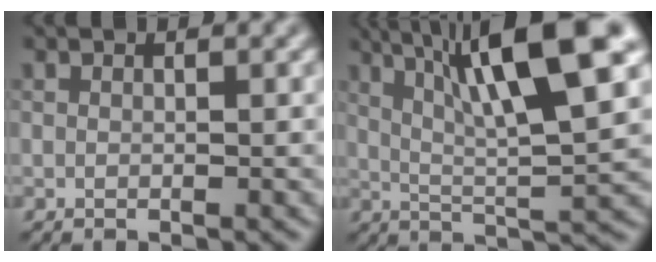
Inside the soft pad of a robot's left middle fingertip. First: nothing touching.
{"total": 11.4, "force": [5.0, 2.1, 10.1], "torque": [-0.149, 0.013, 0.082]}